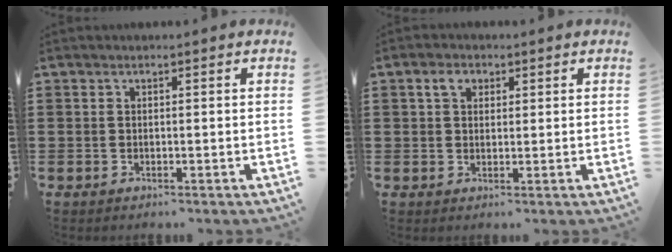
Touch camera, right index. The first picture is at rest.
{"total": 2.6, "force": [1.1, 1.8, 1.5], "torque": [-0.037, 0.009, 0.019]}